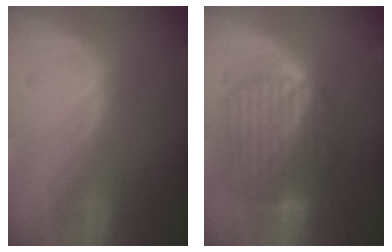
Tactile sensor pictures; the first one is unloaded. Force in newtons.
{"total": 9.5, "press": 9.4, "slide": 0.9}